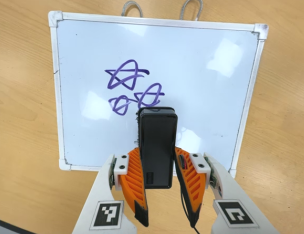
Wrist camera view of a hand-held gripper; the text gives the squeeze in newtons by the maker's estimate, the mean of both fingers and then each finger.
{"total": 4.5, "left": 3.1, "right": 6.0}